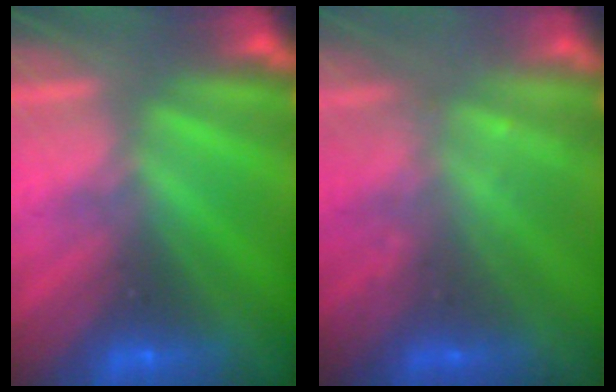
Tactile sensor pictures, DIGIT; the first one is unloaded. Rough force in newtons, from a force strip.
{"total": 2.2}